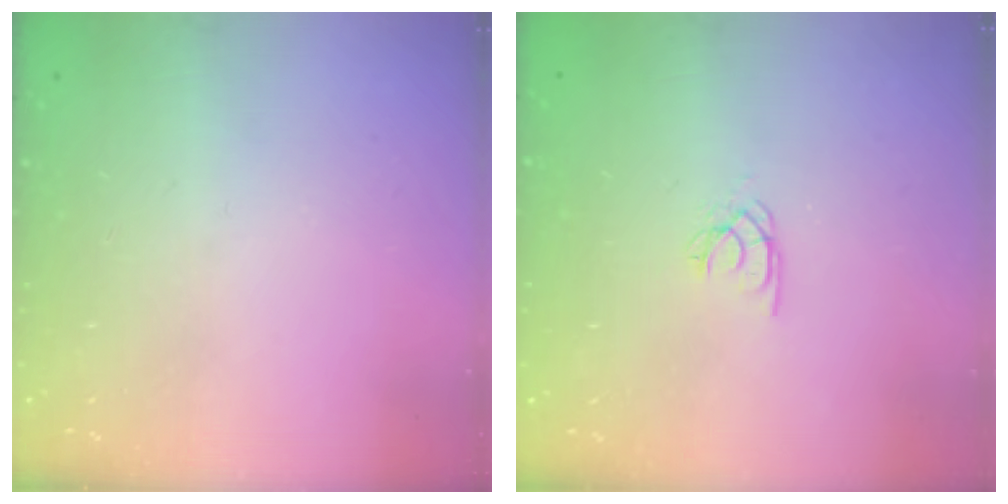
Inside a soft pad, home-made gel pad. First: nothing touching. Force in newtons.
{"total": 2.0, "press": 2.0, "slide": 0.4}